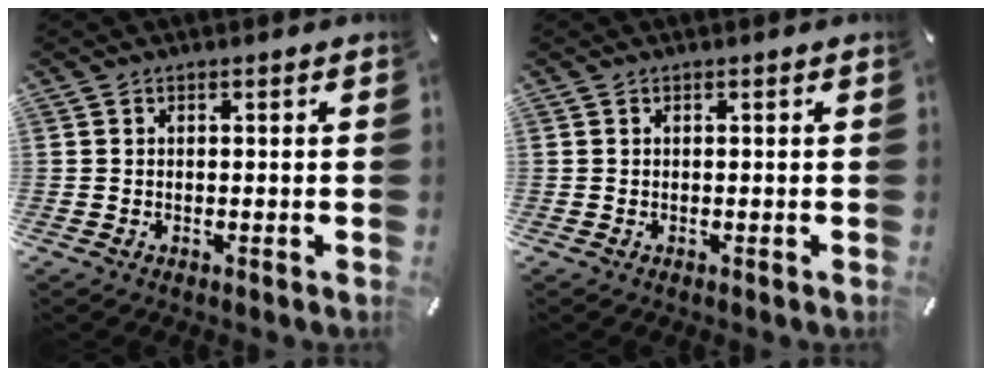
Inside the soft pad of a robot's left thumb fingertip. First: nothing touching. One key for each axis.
{"total": 0.0}